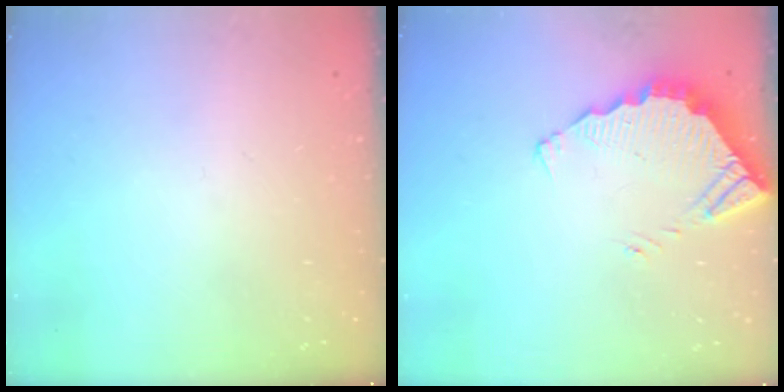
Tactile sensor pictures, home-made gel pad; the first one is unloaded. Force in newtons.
{"total": 3.9, "press": 3.9, "slide": 0.2}